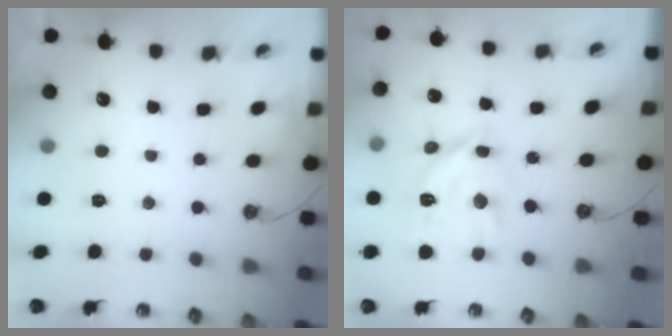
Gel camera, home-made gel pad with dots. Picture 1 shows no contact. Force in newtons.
{"total": 13.5, "press": 13.5, "slide": 1.2}